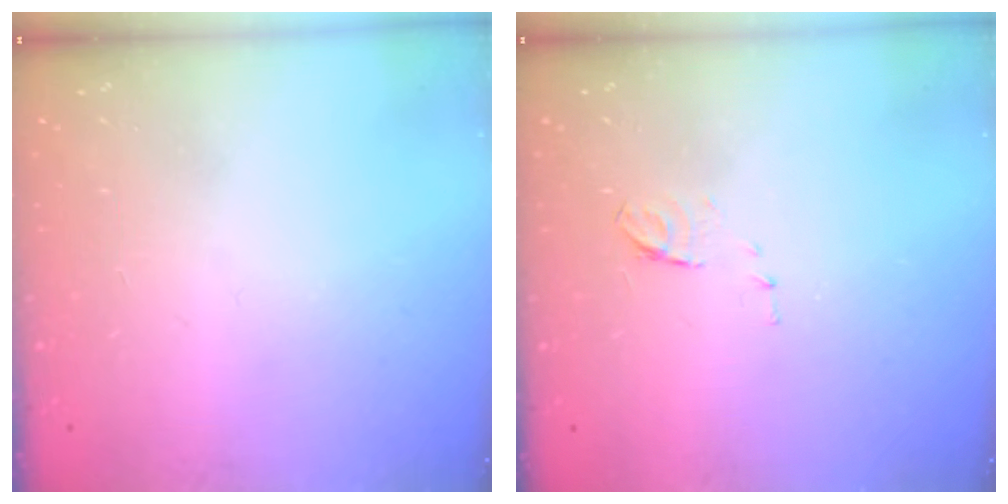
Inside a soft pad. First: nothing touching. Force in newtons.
{"total": 5.8, "press": 5.8, "slide": 0.7}